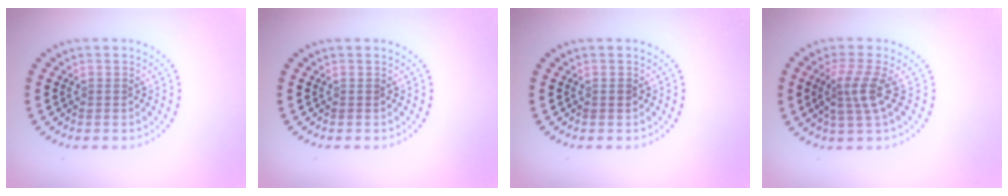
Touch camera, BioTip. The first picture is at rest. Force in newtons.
{"total": 0.0}
{"total": 0.6, "press": 0.6, "slide": 0.1}
{"total": 2.9, "press": 2.2, "slide": 1.9}